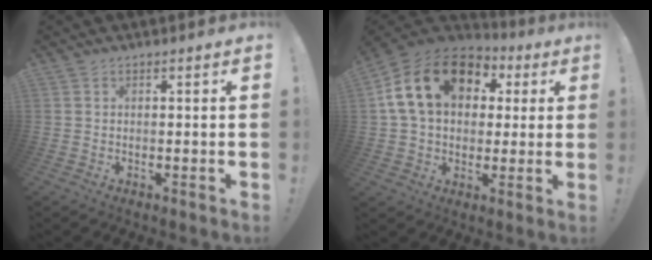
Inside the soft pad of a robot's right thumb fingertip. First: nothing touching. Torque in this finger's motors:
{"motor_torque": [0.13, 1.24, 1.66, -0.13, 0.57]}